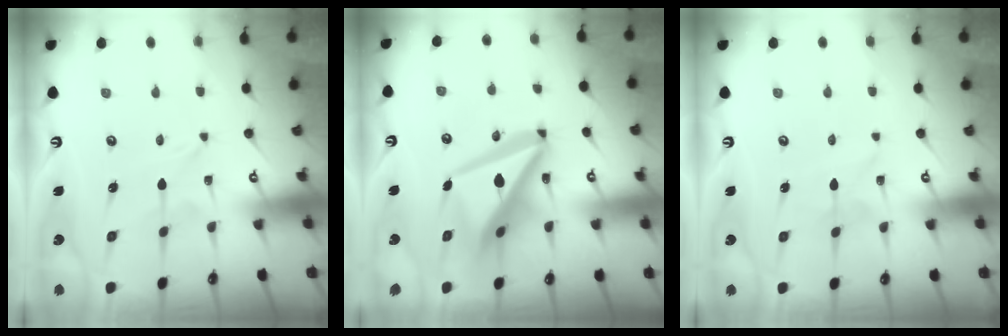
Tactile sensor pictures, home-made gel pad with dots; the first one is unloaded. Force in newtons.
{"total": 17.2, "press": 17.1, "slide": 2.1}
{"total": 2.4, "press": 2.3, "slide": 0.3}